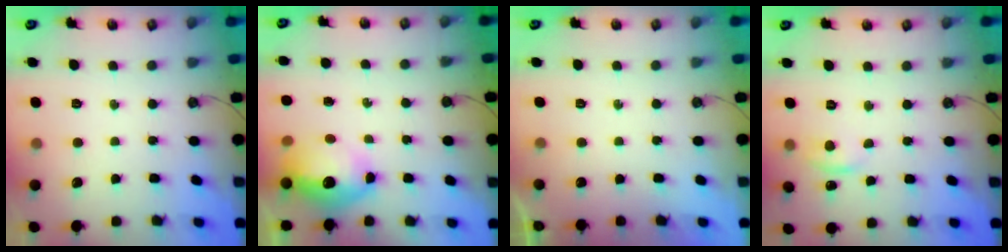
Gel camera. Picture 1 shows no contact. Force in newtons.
{"total": 12.8, "press": 12.7, "slide": 1.3}
{"total": 0.0}
{"total": 4.7, "press": 4.6, "slide": 0.6}